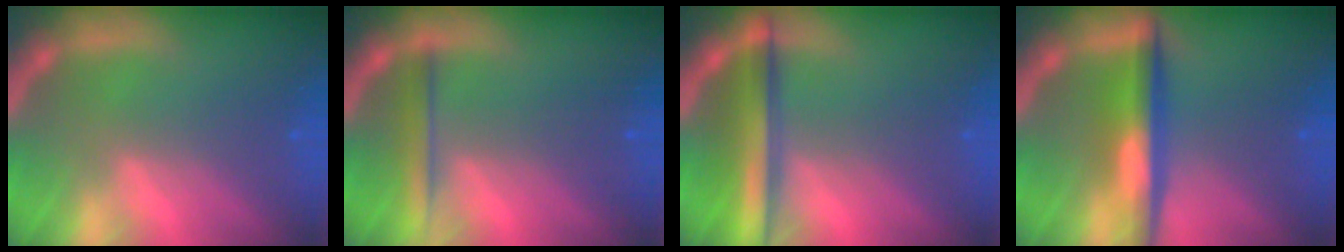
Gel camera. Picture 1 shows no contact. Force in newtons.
{"total": 2.5}
{"total": 5.5}
{"total": 5.5}